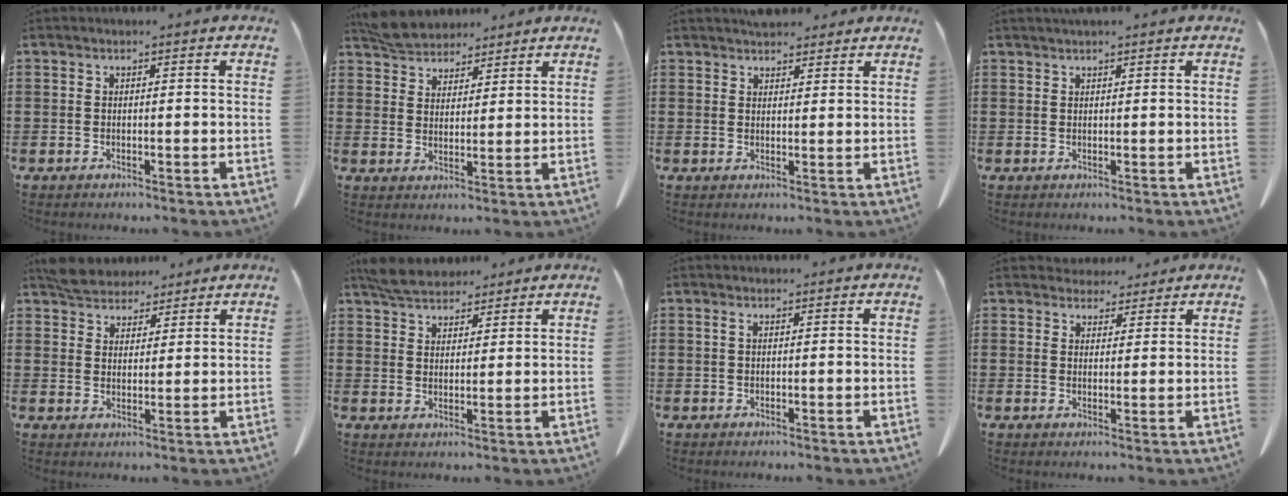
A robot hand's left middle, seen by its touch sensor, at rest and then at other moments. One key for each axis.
{"total": 5.2, "fx": 4.8, "fy": 1.8, "fz": 0.6, "tx": -0.031, "ty": -0.009, "tz": 0.092}
{"total": 2.8, "fx": 2.6, "fy": 0.8, "fz": 0.5, "tx": -0.016, "ty": -0.003, "tz": 0.051}
{"total": 1.0, "fx": 0.9, "fy": 0.0, "fz": 0.5, "tx": -0.011, "ty": -0.002, "tz": 0.017}
{"total": 4.7, "fx": 4.3, "fy": 1.8, "fz": 0.8, "tx": -0.031, "ty": -0.003, "tz": 0.084}
{"total": 5.1, "fx": 4.6, "fy": 1.6, "fz": 1.4, "tx": -0.041, "ty": -0.009, "tz": 0.088}
{"total": 0.7, "fx": 0.4, "fy": 0.1, "fz": 0.6, "tx": -0.014, "ty": 0.000, "tz": 0.008}
{"total": 3.5, "fx": 3.2, "fy": 1.4, "fz": 0.4, "tx": -0.009, "ty": -0.006, "tz": 0.060}